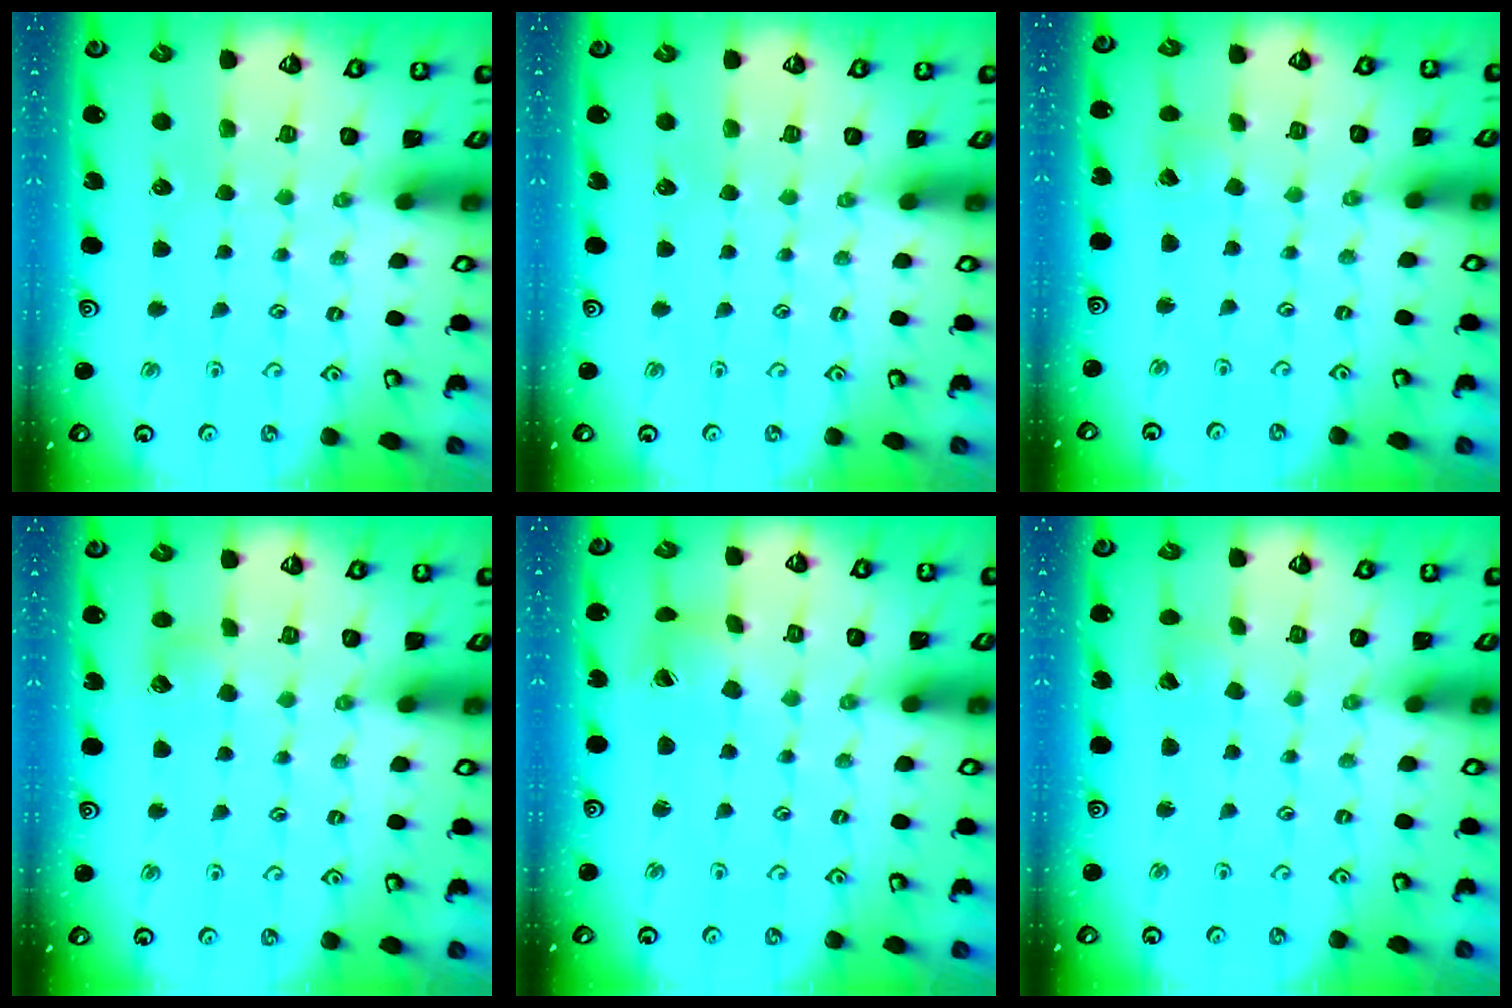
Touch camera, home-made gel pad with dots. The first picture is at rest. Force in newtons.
{"total": 0.0}
{"total": 2.7, "press": 2.7, "slide": 0.2}
{"total": 5.0, "press": 5.0, "slide": 0.6}
{"total": 3.0, "press": 2.9, "slide": 0.5}
{"total": 1.4, "press": 1.4, "slide": 0.1}